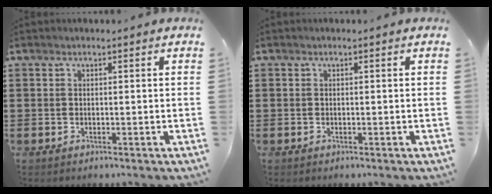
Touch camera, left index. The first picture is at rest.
{"total": 0.0}